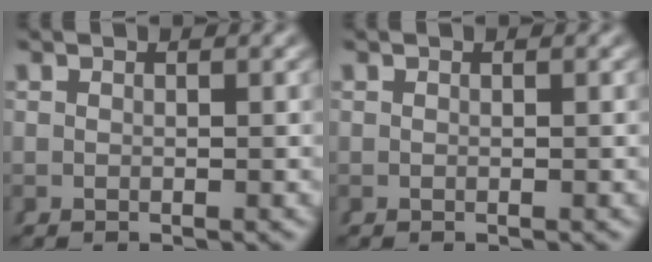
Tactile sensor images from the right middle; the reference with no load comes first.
{"total": 0.0}